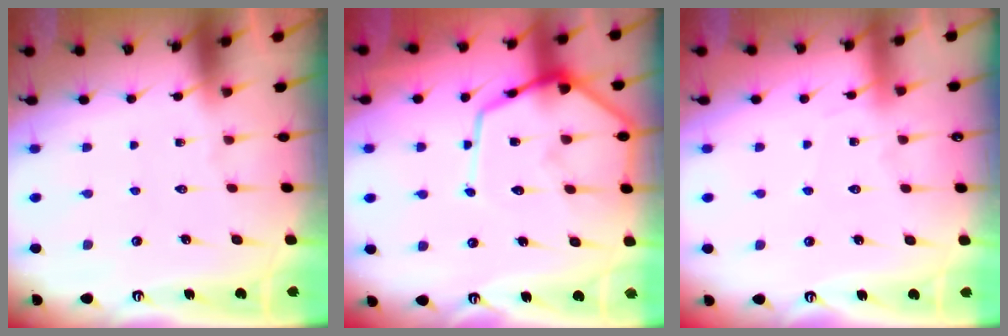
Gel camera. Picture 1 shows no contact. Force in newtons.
{"total": 14.6, "press": 14.5, "slide": 1.4}
{"total": 4.3, "press": 4.3, "slide": 0.6}